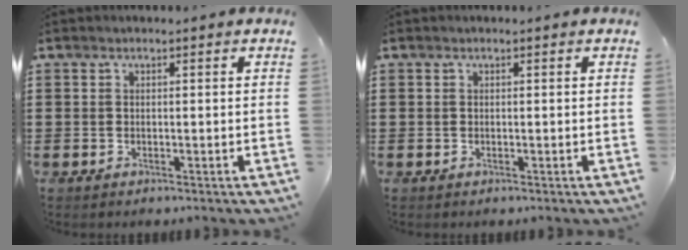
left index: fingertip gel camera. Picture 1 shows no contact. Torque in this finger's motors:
{"motor_torque": [0.10, 0.10, 0.00, 0.00]}